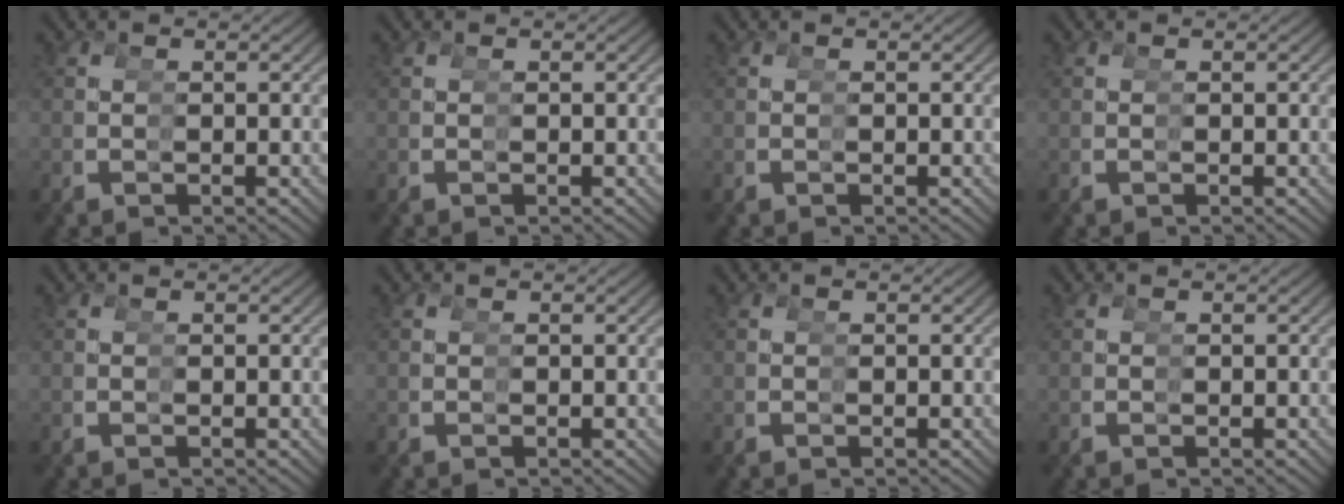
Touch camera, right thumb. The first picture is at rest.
{"total": 0.0}
{"total": 0.0}
{"total": 0.0}
{"total": 0.0}
{"total": 0.0}
{"total": 0.0}
{"total": 0.0}